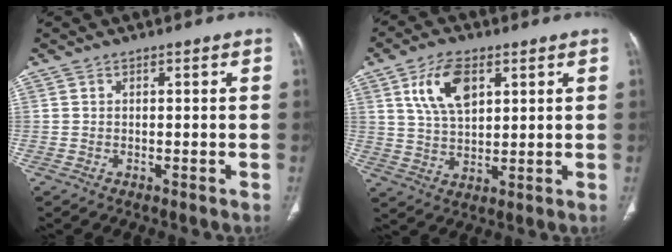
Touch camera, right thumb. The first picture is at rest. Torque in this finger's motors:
{"motor_torque": [1.19, 1.24, 0.48, -0.32, 0.07]}